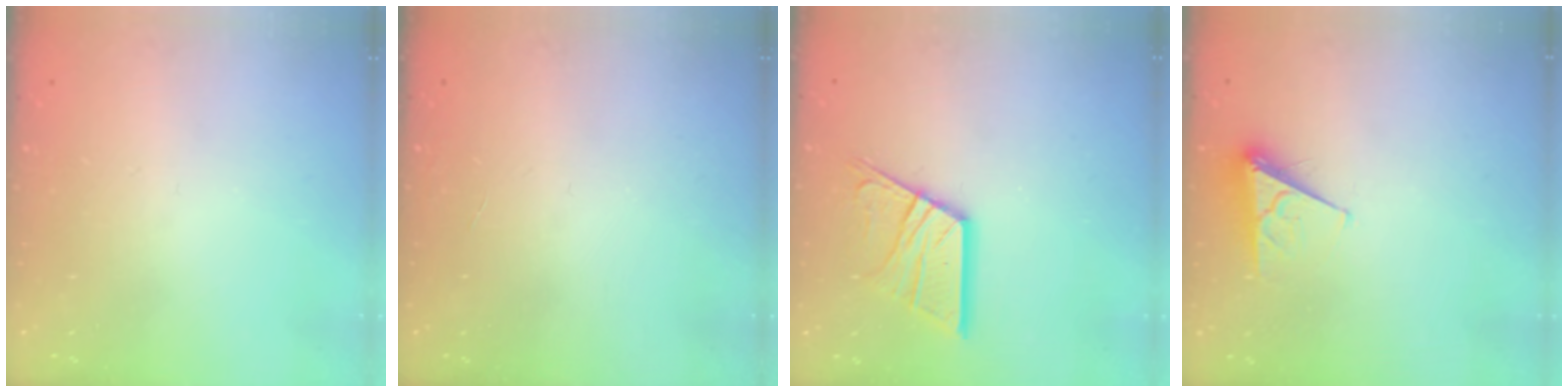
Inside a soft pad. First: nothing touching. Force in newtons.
{"total": 0.0}
{"total": 14.3, "press": 14.2, "slide": 1.4}
{"total": 6.2, "press": 6.2, "slide": 0.5}